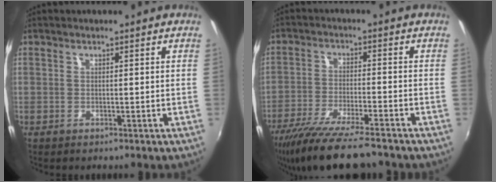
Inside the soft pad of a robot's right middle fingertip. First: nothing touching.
{"total": 14.7, "force": [-12.1, 1.7, 8.1], "torque": [-0.169, -0.041, -0.205]}